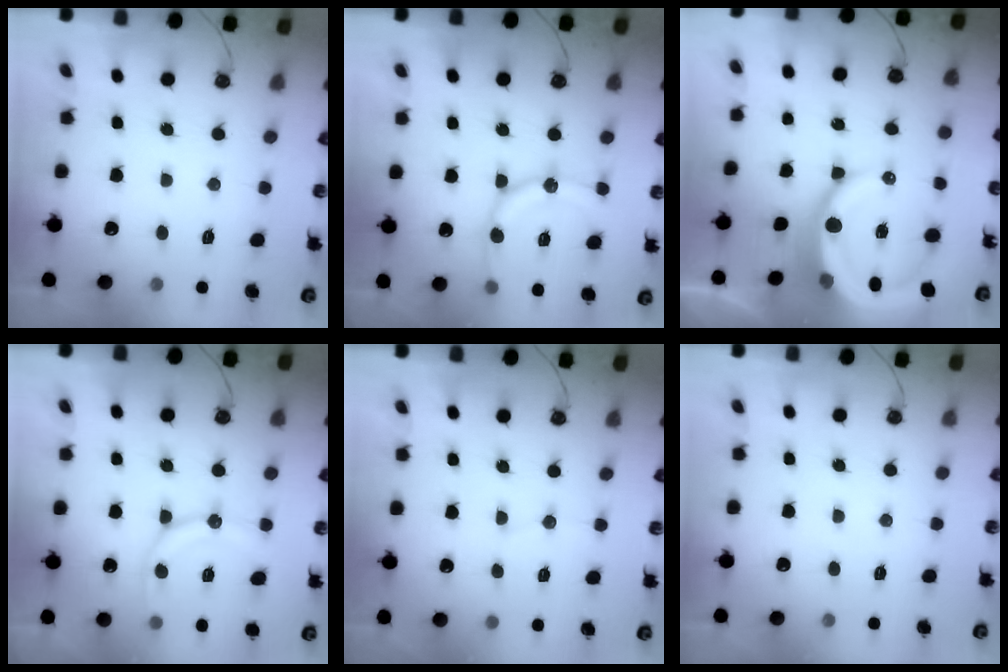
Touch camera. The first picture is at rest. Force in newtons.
{"total": 15.7, "press": 15.4, "slide": 3.0}
{"total": 18.7, "press": 18.6, "slide": 1.9}
{"total": 13.4, "press": 13.4, "slide": 1.4}
{"total": 5.2, "press": 5.2, "slide": 0.5}
{"total": 0.0}